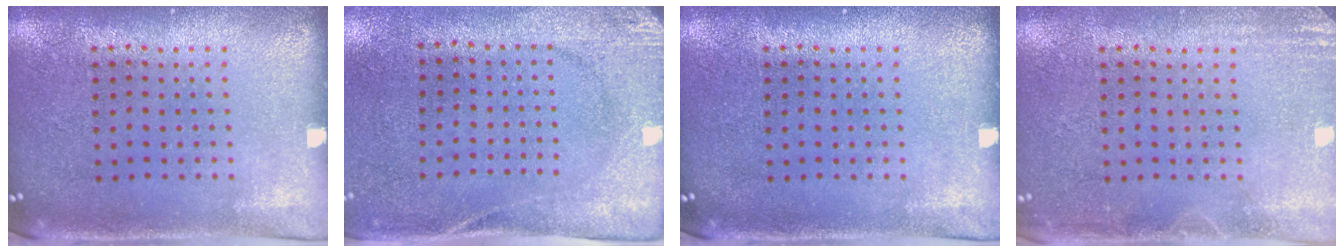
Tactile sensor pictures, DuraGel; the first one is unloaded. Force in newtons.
{"total": 2.6, "press": 2.0, "slide": 1.6}
{"total": 0.0}
{"total": 2.0, "press": 2.0, "slide": 0.4}